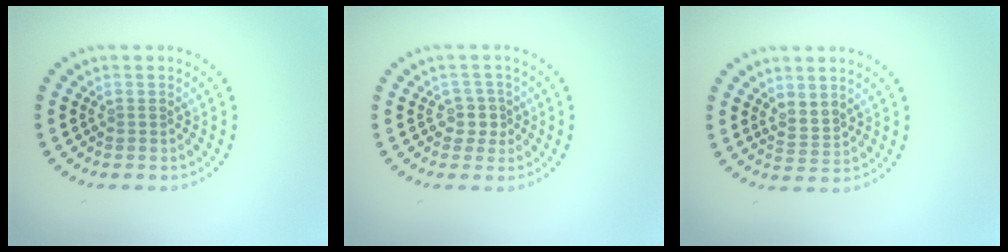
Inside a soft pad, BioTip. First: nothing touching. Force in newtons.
{"total": 1.7, "press": 1.4, "slide": 1.0}
{"total": 1.7, "press": 1.4, "slide": 1.0}